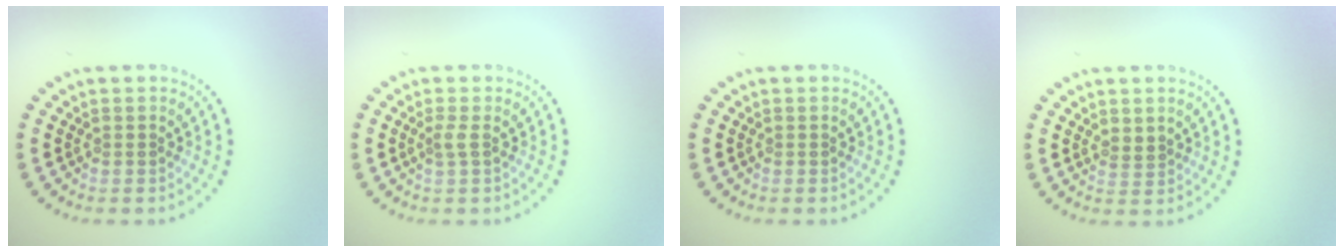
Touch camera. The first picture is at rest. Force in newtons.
{"total": 1.0, "press": 0.8, "slide": 0.6}
{"total": 0.0}
{"total": 1.0, "press": 0.9, "slide": 0.3}